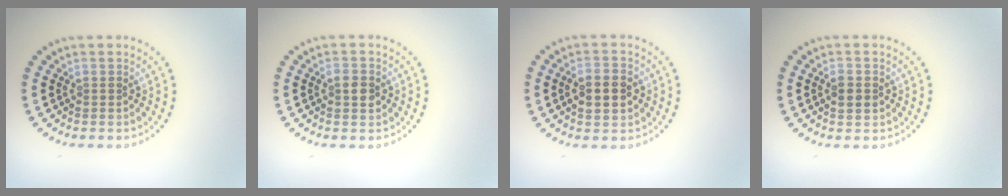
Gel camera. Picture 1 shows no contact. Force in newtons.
{"total": 2.2, "press": 2.2, "slide": 0.1}
{"total": 4.1, "press": 4.1, "slide": 0.1}
{"total": 1.6, "press": 1.6, "slide": 0.1}